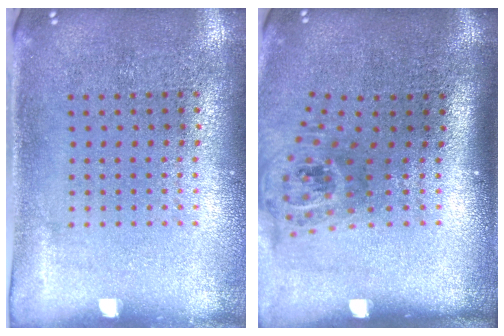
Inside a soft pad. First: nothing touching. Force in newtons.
{"total": 1.8, "press": 1.3, "slide": 1.3}